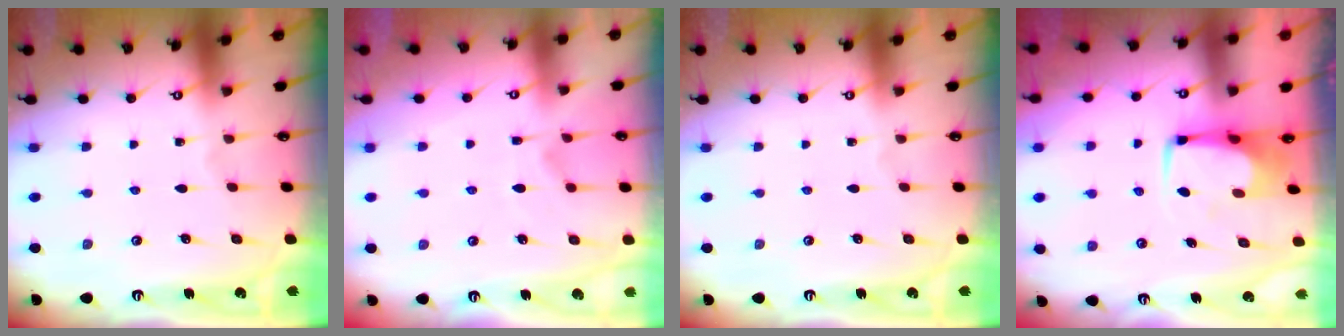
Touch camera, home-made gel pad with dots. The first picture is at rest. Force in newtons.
{"total": 1.4, "press": 0.5, "slide": 1.3}
{"total": 0.0}
{"total": 1.0, "press": 0.8, "slide": 0.7}